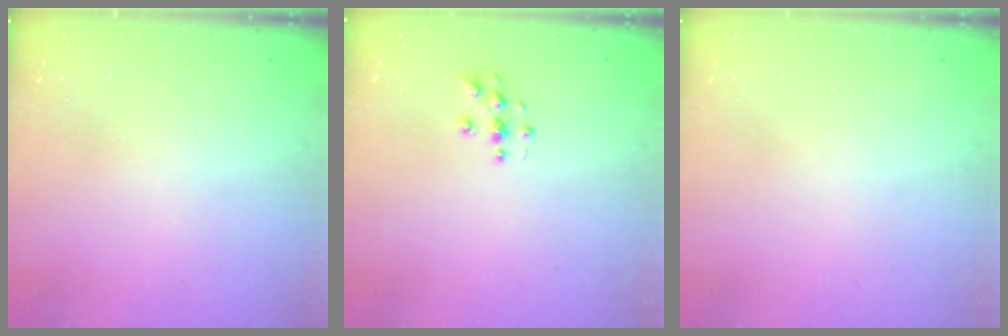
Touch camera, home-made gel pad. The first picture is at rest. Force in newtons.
{"total": 4.6, "press": 4.6, "slide": 0.4}
{"total": 0.0}